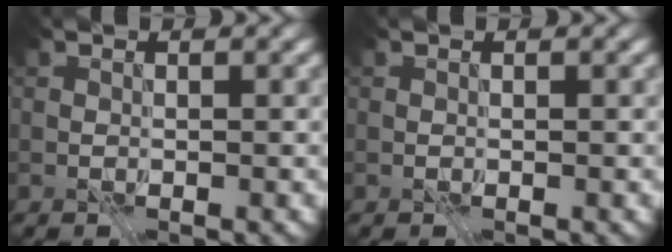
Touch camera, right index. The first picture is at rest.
{"total": 0.0}